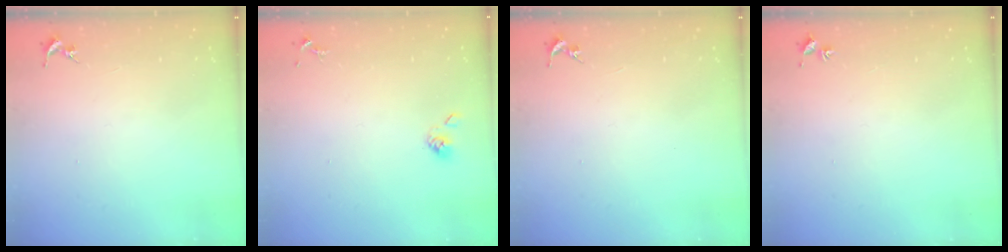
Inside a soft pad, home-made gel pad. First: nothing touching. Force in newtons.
{"total": 3.9, "press": 3.7, "slide": 1.2}
{"total": 0.0}
{"total": 2.0, "press": 2.0, "slide": 0.2}